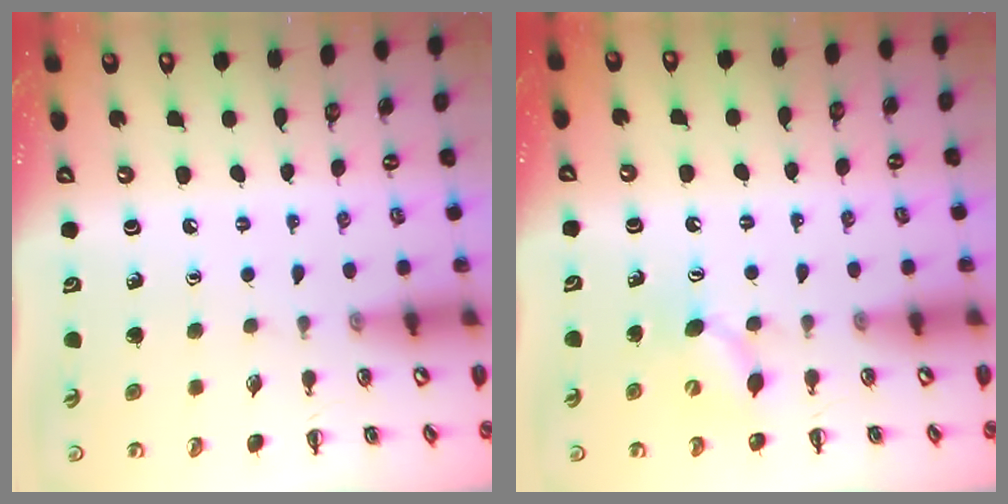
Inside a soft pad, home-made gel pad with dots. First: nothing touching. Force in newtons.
{"total": 6.0, "press": 5.9, "slide": 1.4}